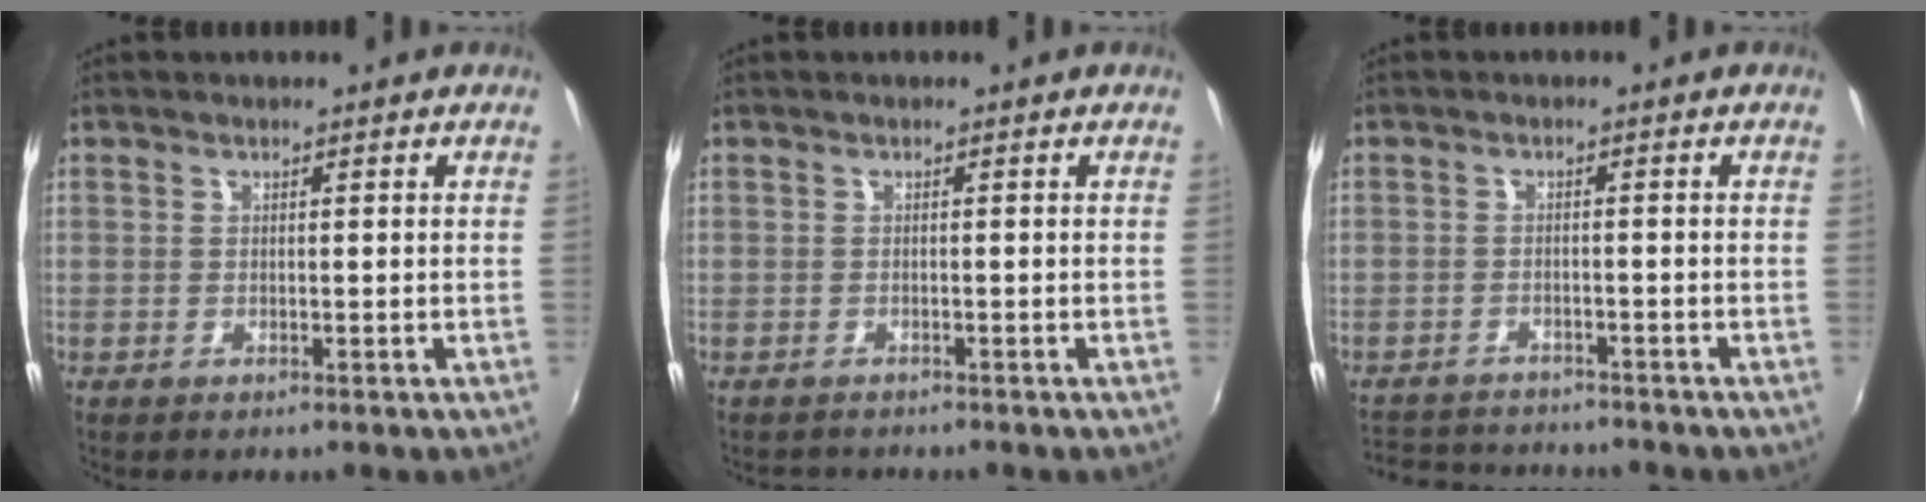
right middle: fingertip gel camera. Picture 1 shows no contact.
{"total": 1.7, "force": [-1.6, 0.6, 0.0], "torque": [-0.005, -0.007, -0.026]}
{"total": 8.9, "force": [-8.3, 2.6, 2.2], "torque": [-0.069, -0.002, -0.130]}